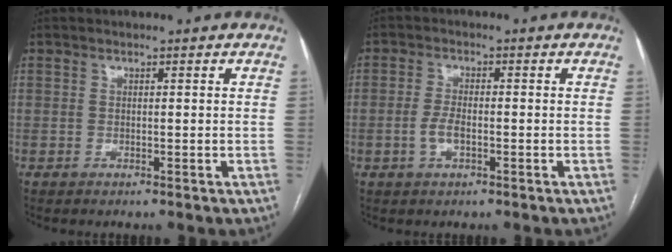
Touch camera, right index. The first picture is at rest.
{"total": 3.0, "force": [-0.8, 1.2, 2.6], "torque": [-0.062, 0.002, -0.014]}